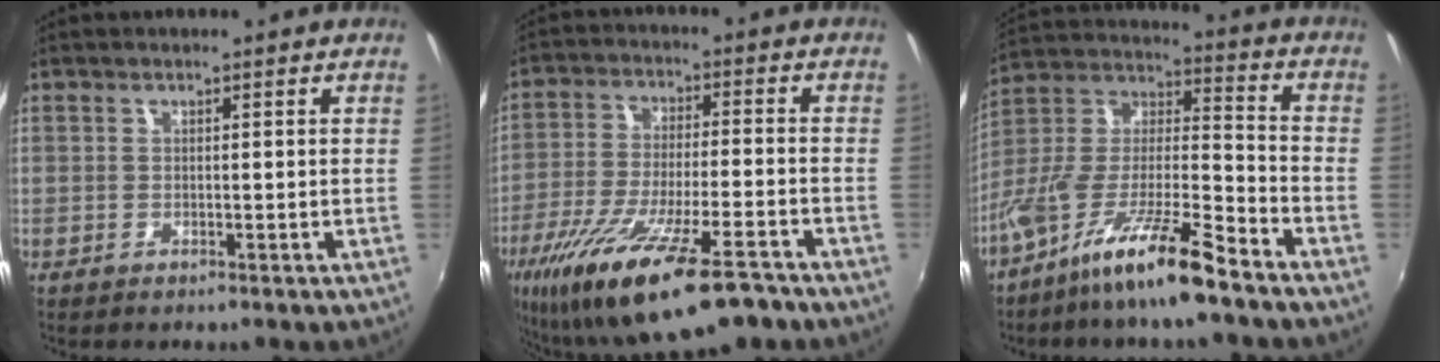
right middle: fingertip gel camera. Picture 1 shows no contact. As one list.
[{"total": 22.0, "force": [-15.0, 5.4, 15.2], "torque": [-0.294, -0.058, -0.245]}, {"total": 16.4, "force": [-11.5, 2.0, 11.5], "torque": [-0.214, -0.008, -0.218]}]